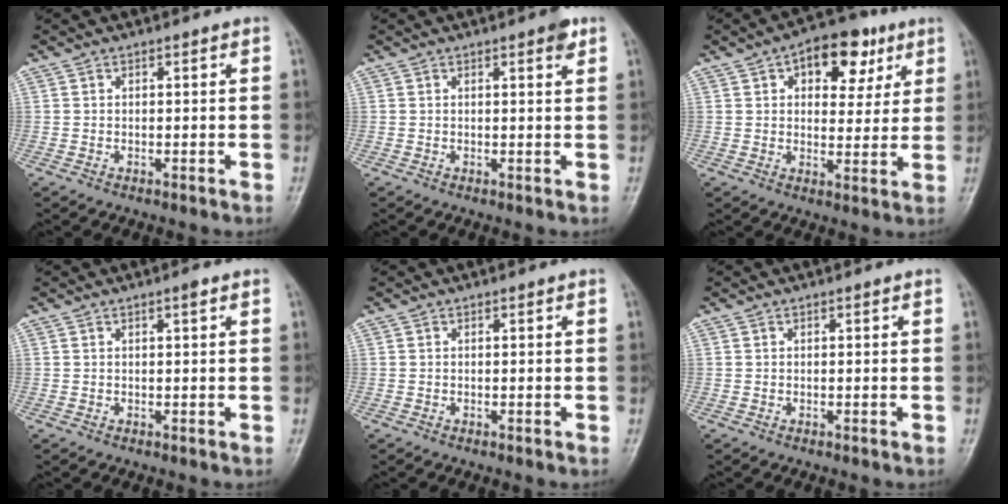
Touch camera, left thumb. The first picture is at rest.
{"total": 2.2, "force": [1.3, 0.6, 1.7], "torque": [-0.020, -0.005, 0.014]}
{"total": 12.2, "force": [5.6, 7.2, 8.1], "torque": [-0.069, -0.008, 0.075]}
{"total": 1.0, "force": [0.6, 0.1, 0.9], "torque": [-0.012, 0.000, 0.007]}
{"total": 0.0}
{"total": 0.0}